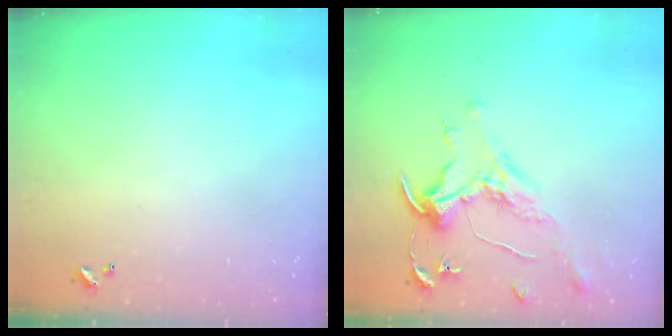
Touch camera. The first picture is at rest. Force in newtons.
{"total": 1.6, "press": 1.4, "slide": 0.7}